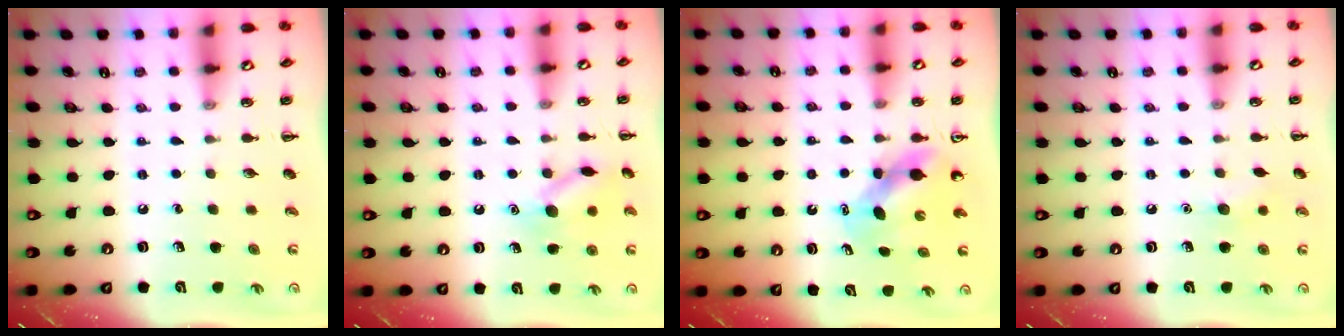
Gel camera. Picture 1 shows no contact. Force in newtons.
{"total": 10.9, "press": 10.9, "slide": 0.5}
{"total": 5.5, "press": 5.4, "slide": 0.6}
{"total": 6.5, "press": 6.3, "slide": 1.7}